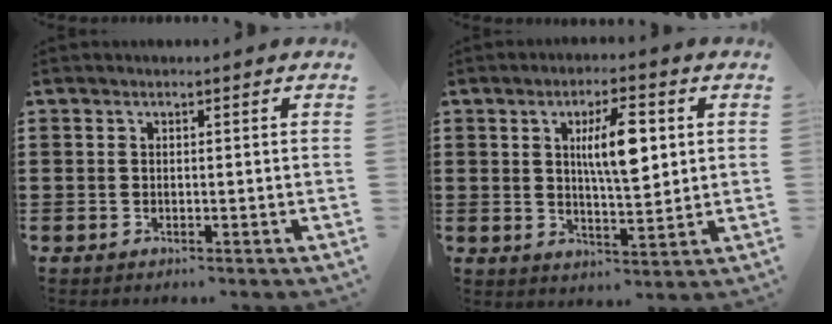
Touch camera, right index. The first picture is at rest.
{"total": 8.0, "force": [2.0, 2.4, 7.3], "torque": [-0.128, 0.003, 0.028]}